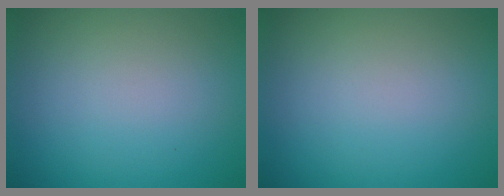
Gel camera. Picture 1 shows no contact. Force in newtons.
{"total": 0.0}